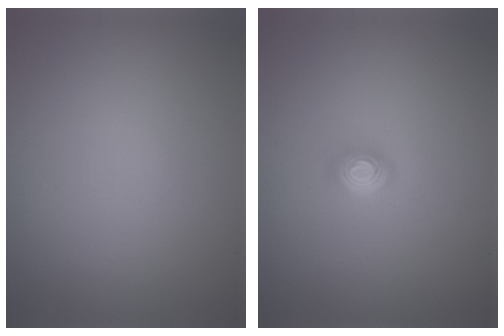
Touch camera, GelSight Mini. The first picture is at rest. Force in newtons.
{"total": 2.1, "press": 1.4, "slide": 1.6}